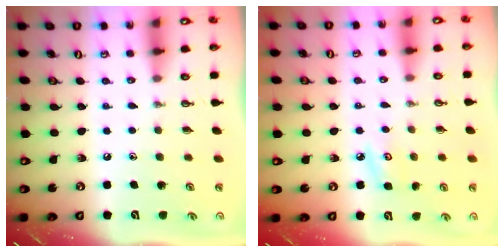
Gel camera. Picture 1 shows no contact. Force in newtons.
{"total": 4.3, "press": 4.3, "slide": 0.4}